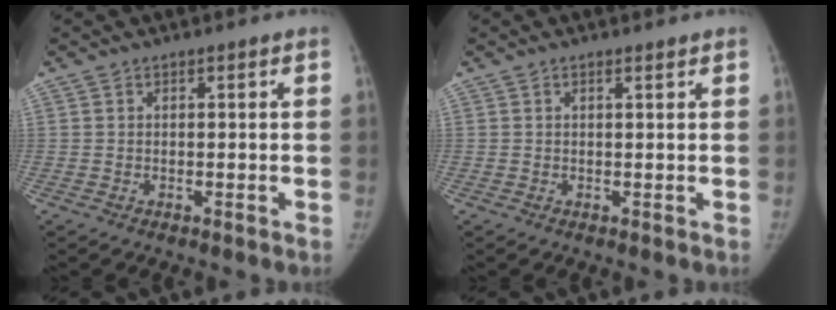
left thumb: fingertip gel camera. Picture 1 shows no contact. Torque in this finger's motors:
{"motor_torque": [-0.20, -0.08, -0.09, 0.47, -0.02]}